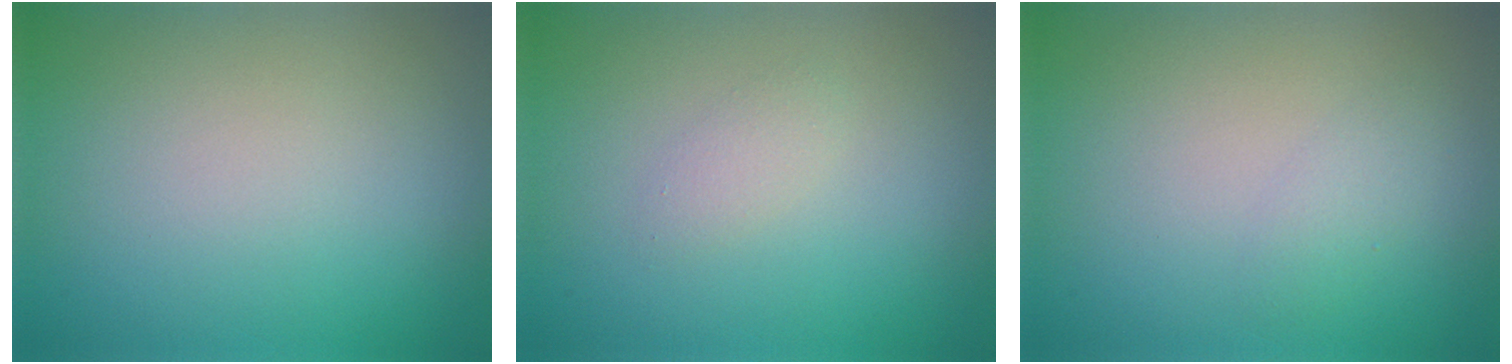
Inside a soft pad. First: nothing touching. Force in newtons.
{"total": 1.0, "press": 1.0, "slide": 0.0}
{"total": 1.3, "press": 1.3, "slide": 0.0}